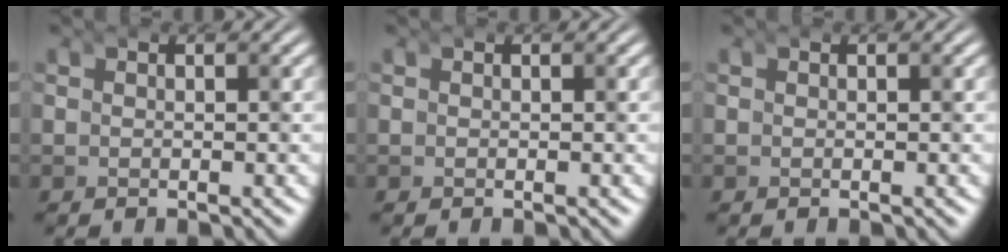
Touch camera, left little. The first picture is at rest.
{"total": 0.0}
{"total": 0.0}